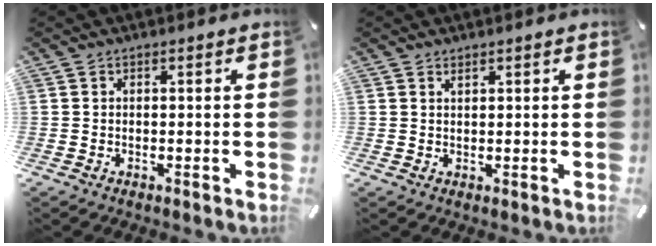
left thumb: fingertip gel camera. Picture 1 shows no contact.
{"total": 0.9, "force": [0.8, 0.4, 0.3], "torque": [-0.007, -0.002, 0.015]}